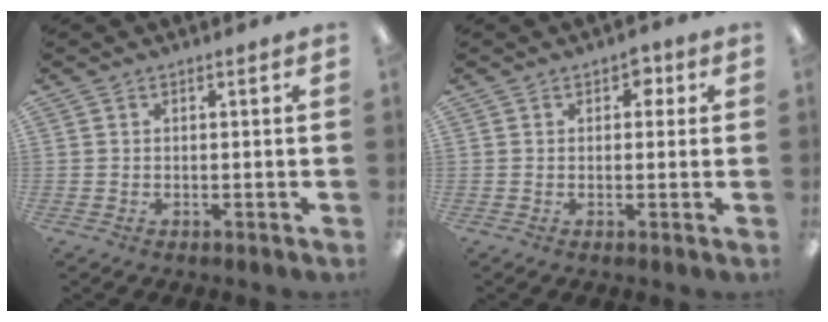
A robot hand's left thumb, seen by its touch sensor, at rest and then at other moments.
{"total": 2.8, "force": [1.0, 1.9, 1.8], "torque": [-0.014, -0.003, 0.011]}